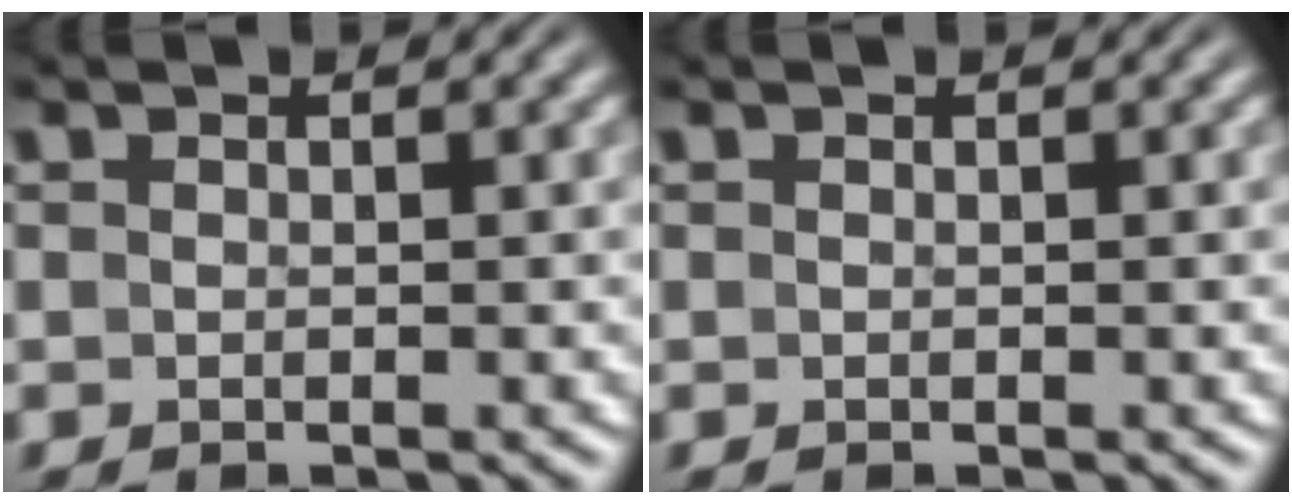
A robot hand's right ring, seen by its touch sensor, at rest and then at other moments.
{"total": 0.0}